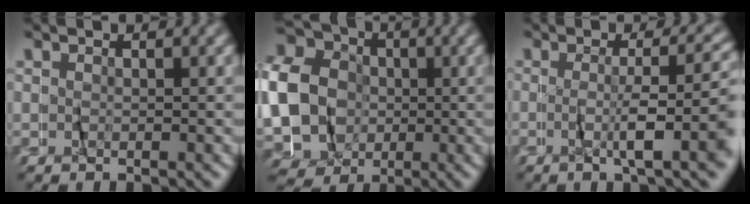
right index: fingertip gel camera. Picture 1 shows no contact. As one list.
[{"total": 19.0, "force": [0.6, 17.1, 8.3], "torque": [-0.197, -0.034, -0.008]}, {"total": 4.8, "force": [-1.8, -0.5, 4.4], "torque": [-0.071, -0.001, -0.027]}]